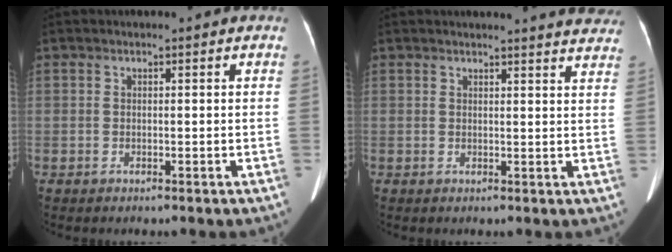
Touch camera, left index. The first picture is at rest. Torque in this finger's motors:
{"motor_torque": [0.42, -1.72, 0.07, 0.04]}